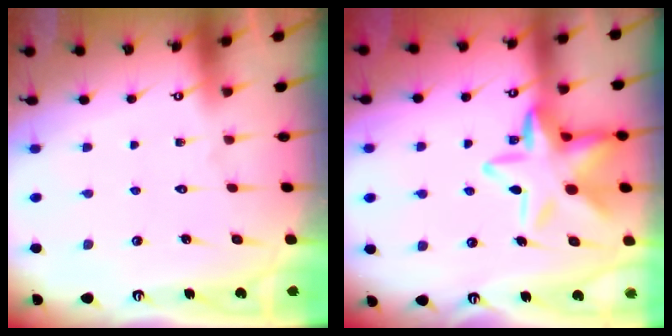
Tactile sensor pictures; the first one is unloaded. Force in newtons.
{"total": 16.4, "press": 16.3, "slide": 1.8}